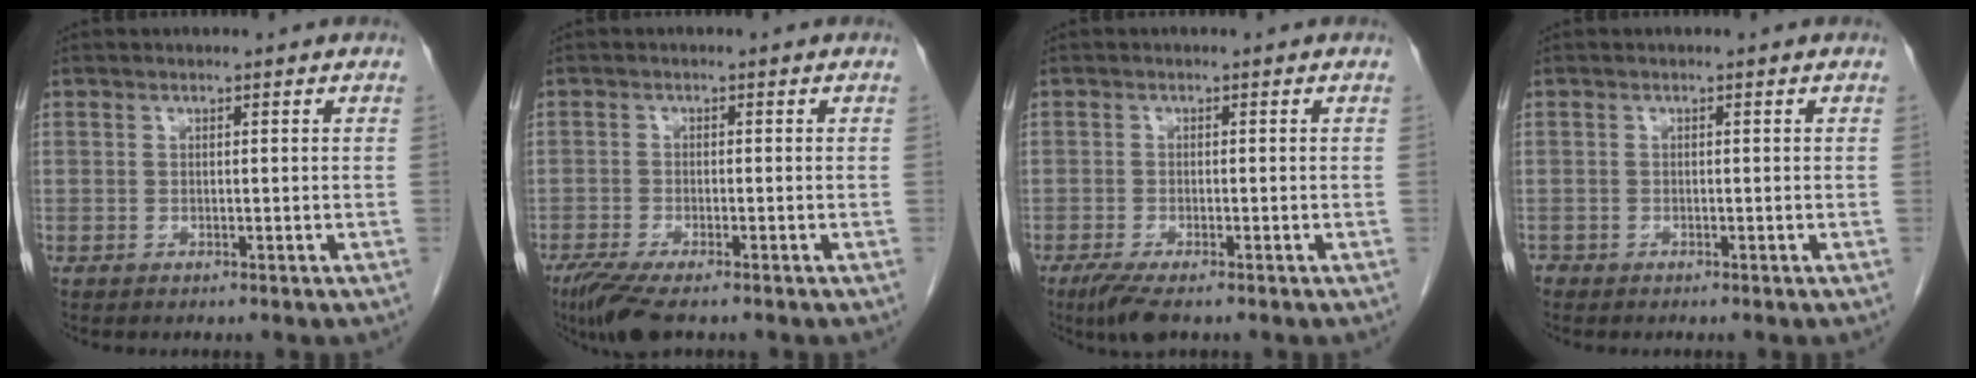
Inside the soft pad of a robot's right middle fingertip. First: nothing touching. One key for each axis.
{"total": 6.1, "fx": -4.5, "fy": 1.0, "fz": 4.0, "tx": -0.072, "ty": -0.016, "tz": -0.076}
{"total": 4.2, "fx": -2.9, "fy": 0.8, "fz": 2.9, "tx": -0.056, "ty": -0.011, "tz": -0.051}
{"total": 0.8, "fx": -0.7, "fy": 0.5, "fz": 0.1, "tx": -0.008, "ty": 0.000, "tz": -0.014}